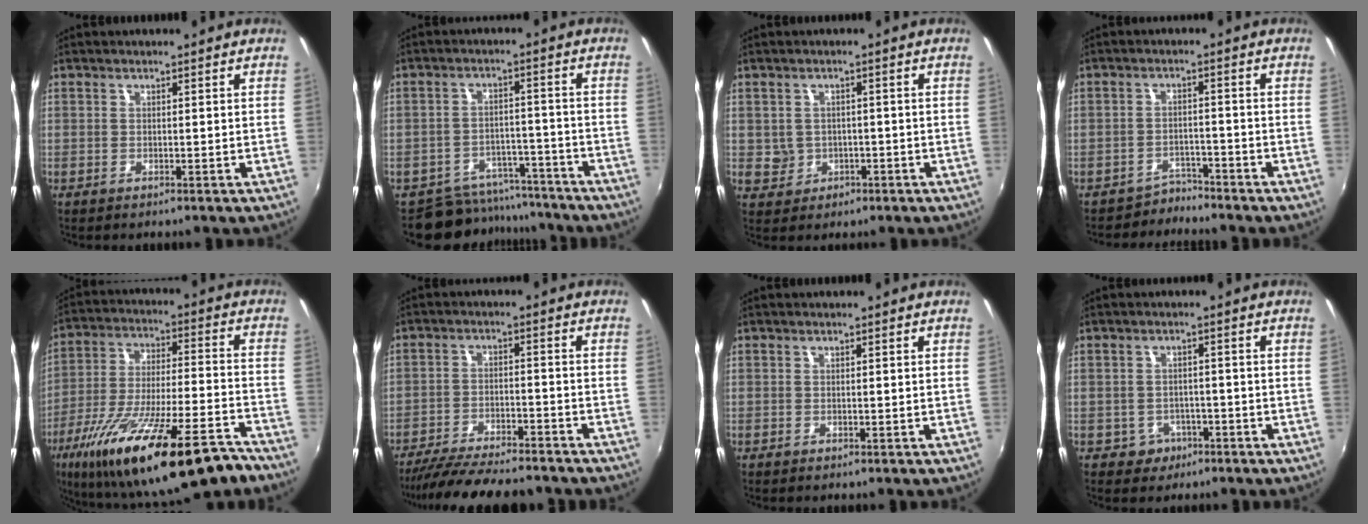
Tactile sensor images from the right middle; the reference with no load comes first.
{"total": 10.9, "force": [-9.7, 4.8, 1.5], "torque": [-0.041, 0.023, -0.128]}
{"total": 4.5, "force": [-0.6, 4.4, 1.1], "torque": [-0.029, 0.004, 0.002]}
{"total": 3.3, "force": [-3.1, 0.8, -0.8], "torque": [0.014, 0.006, -0.054]}
{"total": 28.0, "force": [-19.4, 6.4, 19.2], "torque": [-0.345, -0.063, -0.297]}
{"total": 16.6, "force": [-14.5, 3.2, 7.4], "torque": [-0.151, -0.030, -0.221]}
{"total": 0.0}
{"total": 4.0, "force": [-2.0, 3.5, 0.5], "torque": [-0.023, 0.006, -0.025]}